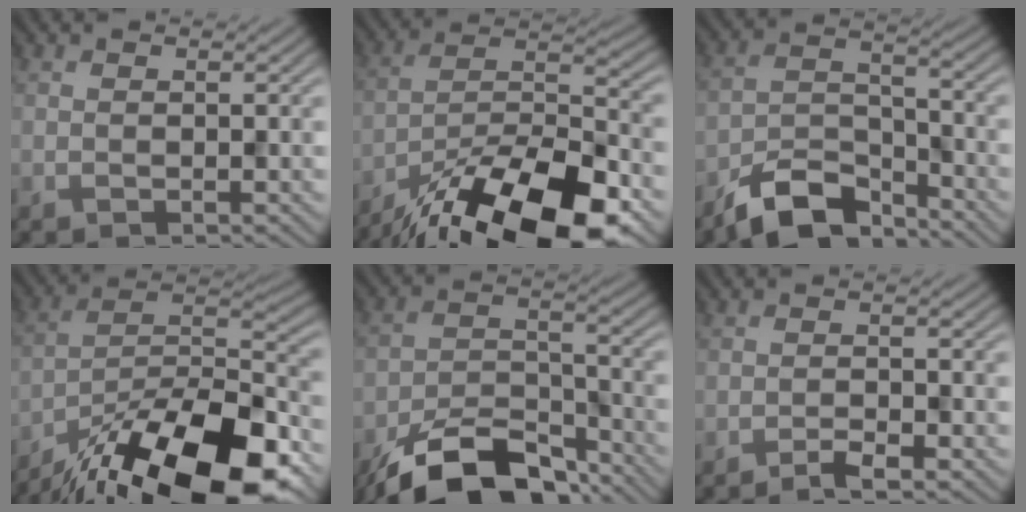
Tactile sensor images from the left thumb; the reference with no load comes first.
{"total": 18.0, "force": [-13.0, 5.5, 11.2], "torque": [-0.201, -0.025, -0.216]}
{"total": 8.7, "force": [-6.9, 3.4, 4.0], "torque": [-0.070, -0.001, -0.143]}
{"total": 20.0, "force": [-14.8, 6.3, 11.9], "torque": [-0.195, -0.036, -0.239]}
{"total": 13.0, "force": [-9.8, 5.4, 6.7], "torque": [-0.123, -0.008, -0.174]}
{"total": 2.2, "force": [-1.7, 0.2, 1.3], "torque": [-0.025, 0.003, -0.033]}